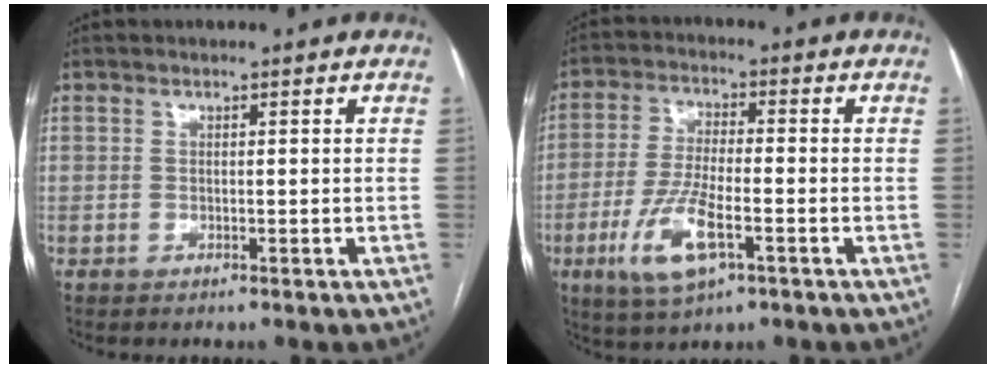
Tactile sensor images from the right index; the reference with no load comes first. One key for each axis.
{"total": 9.9, "fx": -4.0, "fy": 2.5, "fz": 8.7, "tx": -0.184, "ty": -0.012, "tz": -0.070}